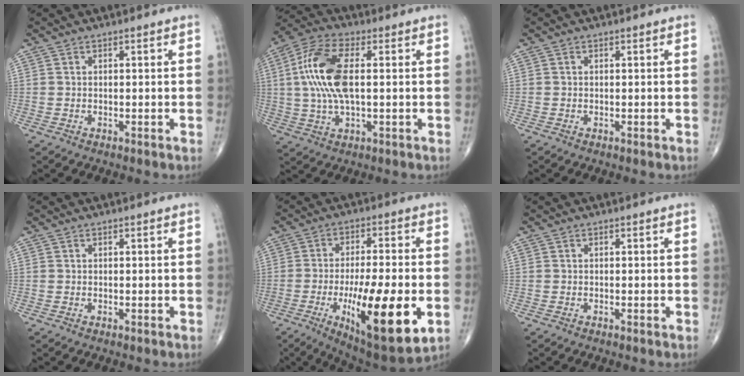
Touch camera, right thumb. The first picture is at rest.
{"total": 13.4, "force": [1.4, 5.8, 12.0], "torque": [-0.266, 0.016, 0.025]}
{"total": 0.0}
{"total": 0.0}
{"total": 20.1, "force": [-5.6, 5.5, 18.6], "torque": [-0.297, -0.008, -0.075]}
{"total": 0.0}